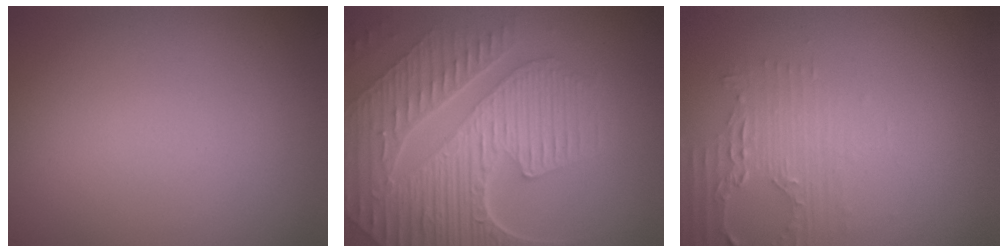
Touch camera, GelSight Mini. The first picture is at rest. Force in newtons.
{"total": 9.6, "press": 6.5, "slide": 7.1}
{"total": 2.4, "press": 2.3, "slide": 0.9}